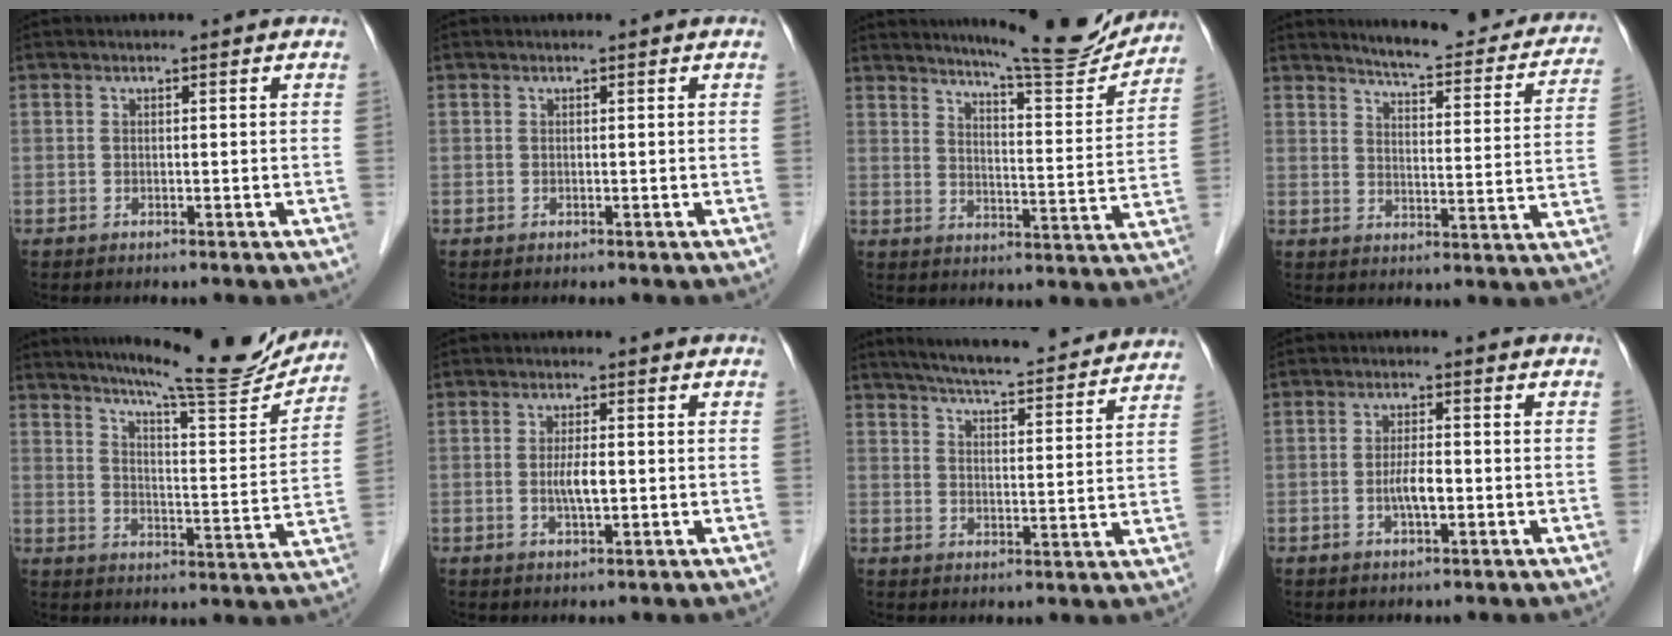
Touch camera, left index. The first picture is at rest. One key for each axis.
{"total": 0.0}
{"total": 15.1, "fx": 14.2, "fy": 0.6, "fz": 5.2, "tx": -0.076, "ty": -0.043, "tz": 0.184}
{"total": 18.6, "fx": 16.9, "fy": 3.3, "fz": 7.0, "tx": -0.075, "ty": -0.039, "tz": 0.196}
{"total": 17.4, "fx": 15.9, "fy": 0.7, "fz": 7.1, "tx": -0.109, "ty": -0.041, "tz": 0.213}
{"total": 3.1, "fx": -0.3, "fy": 0.7, "fz": 3.0, "tx": -0.062, "ty": -0.002, "tz": -0.005}
{"total": 20.0, "fx": 18.3, "fy": 2.2, "fz": 7.8, "tx": -0.116, "ty": 0.003, "tz": 0.240}
{"total": 3.3, "fx": -0.8, "fy": 0.8, "fz": 3.1, "tx": -0.063, "ty": 0.001, "tz": -0.014}